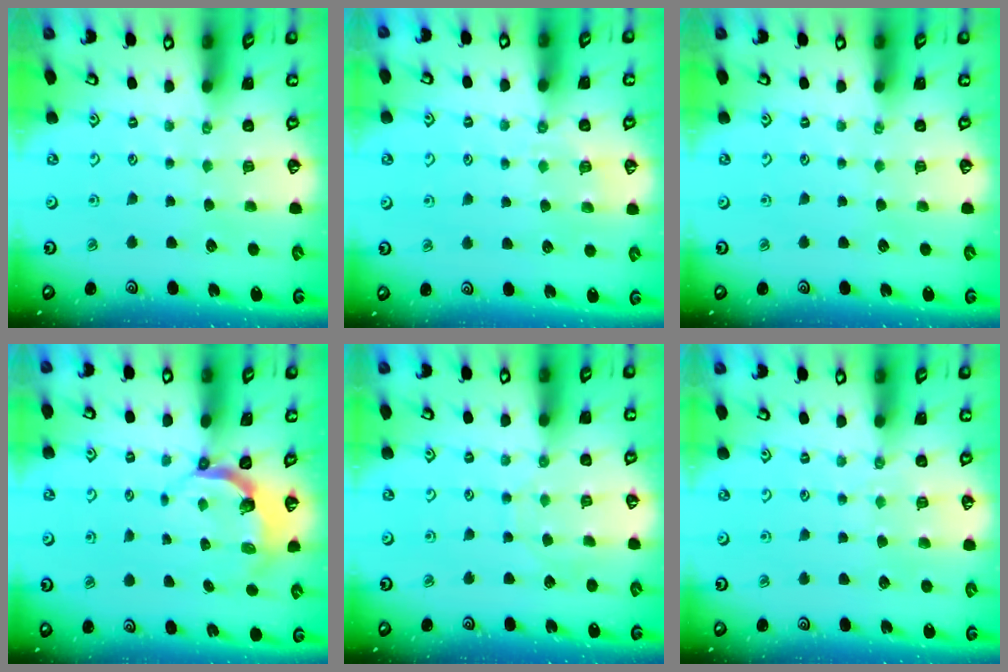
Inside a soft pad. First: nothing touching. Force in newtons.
{"total": 3.0, "press": 2.9, "slide": 0.7}
{"total": 0.0}
{"total": 4.4, "press": 3.2, "slide": 3.0}
{"total": 6.1, "press": 6.1, "slide": 0.4}
{"total": 2.8, "press": 2.8, "slide": 0.3}